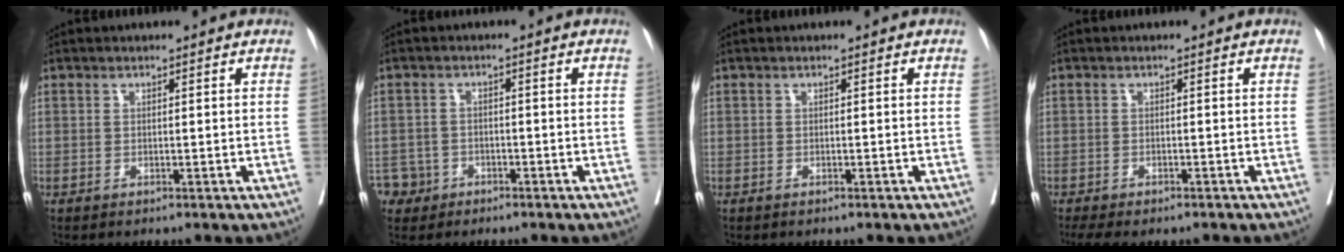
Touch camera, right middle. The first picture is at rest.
{"total": 3.4, "force": [-1.9, 2.8, -0.5], "torque": [0.008, 0.012, -0.036]}
{"total": 0.0}
{"total": 6.3, "force": [-5.1, 2.0, 3.0], "torque": [-0.045, -0.006, -0.074]}